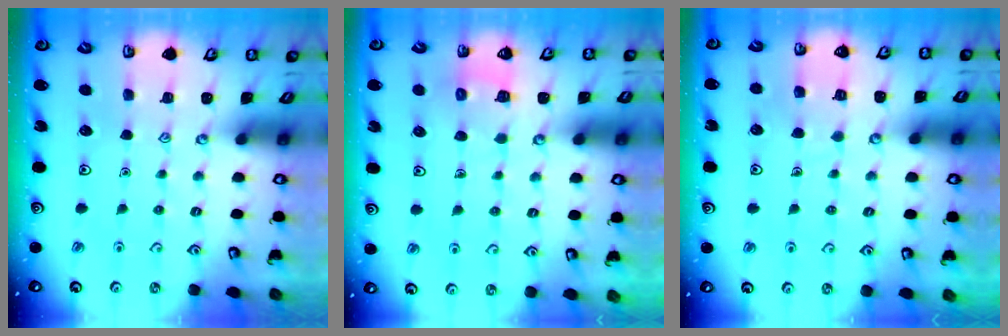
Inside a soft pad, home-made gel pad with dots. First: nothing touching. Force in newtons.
{"total": 5.5, "press": 5.5, "slide": 0.4}
{"total": 5.7, "press": 5.7, "slide": 0.3}